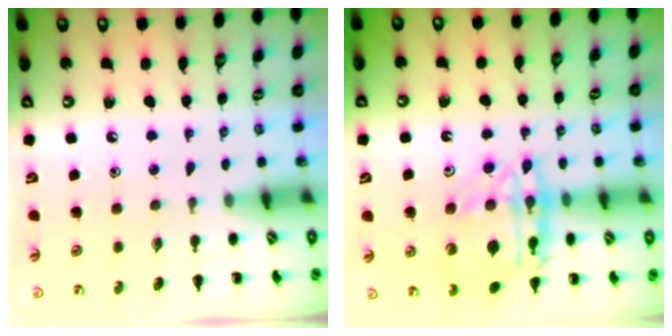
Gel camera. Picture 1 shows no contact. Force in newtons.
{"total": 16.3, "press": 16.1, "slide": 2.3}